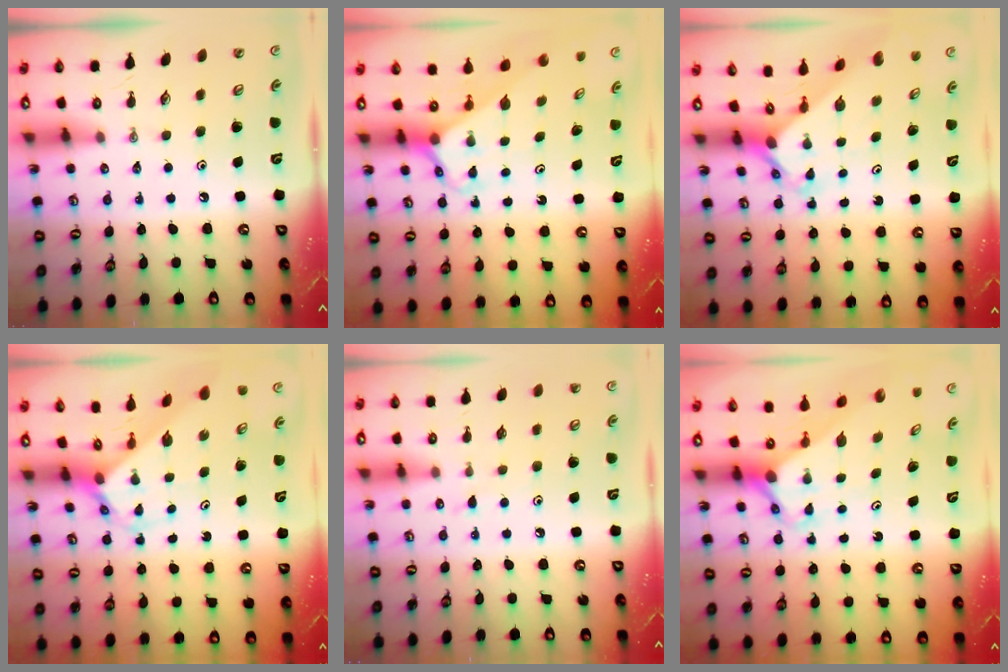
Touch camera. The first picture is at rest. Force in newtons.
{"total": 2.6, "press": 2.6, "slide": 0.1}
{"total": 2.7, "press": 2.6, "slide": 0.3}
{"total": 2.4, "press": 2.4, "slide": 0.2}
{"total": 5.3, "press": 5.2, "slide": 0.6}
{"total": 2.7, "press": 2.7, "slide": 0.2}